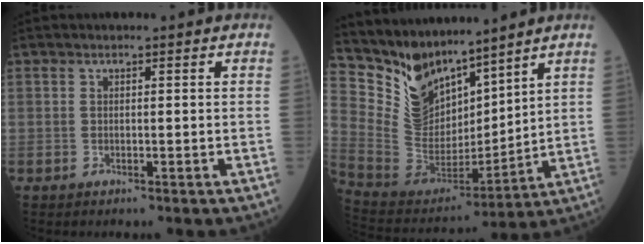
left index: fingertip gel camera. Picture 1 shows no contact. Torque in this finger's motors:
{"motor_torque": [0.13, -0.17, -0.57, -0.21]}